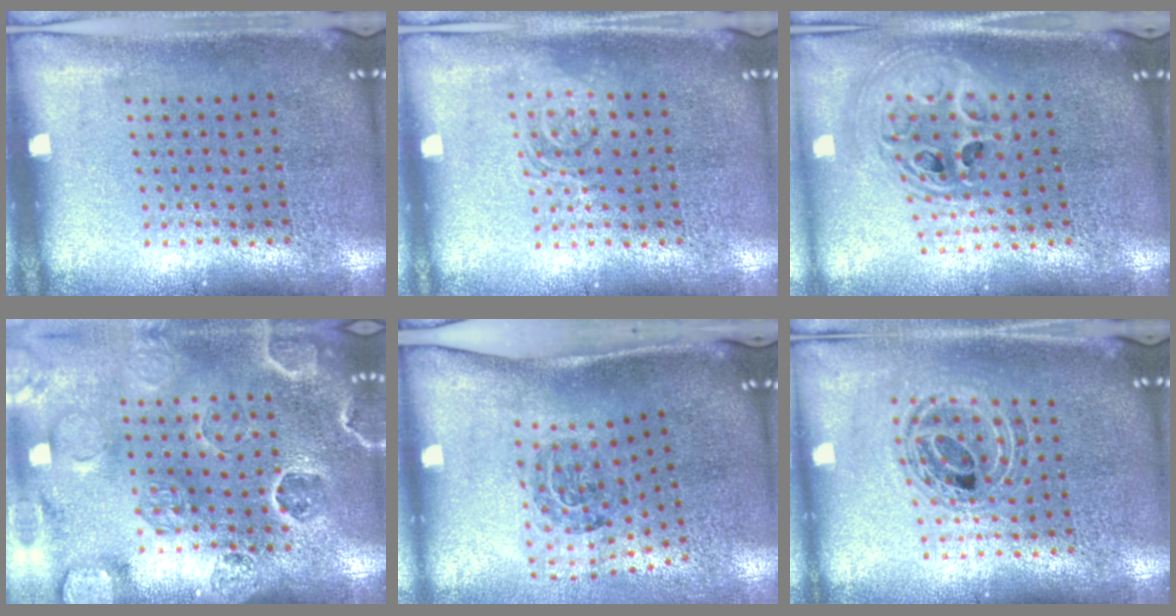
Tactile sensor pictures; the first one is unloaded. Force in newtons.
{"total": 2.0, "press": 2.0, "slide": 0.3}
{"total": 2.4, "press": 1.8, "slide": 1.5}
{"total": 2.7, "press": 2.7, "slide": 0.6}
{"total": 1.7, "press": 1.2, "slide": 1.2}
{"total": 0.9, "press": 0.9, "slide": 0.1}